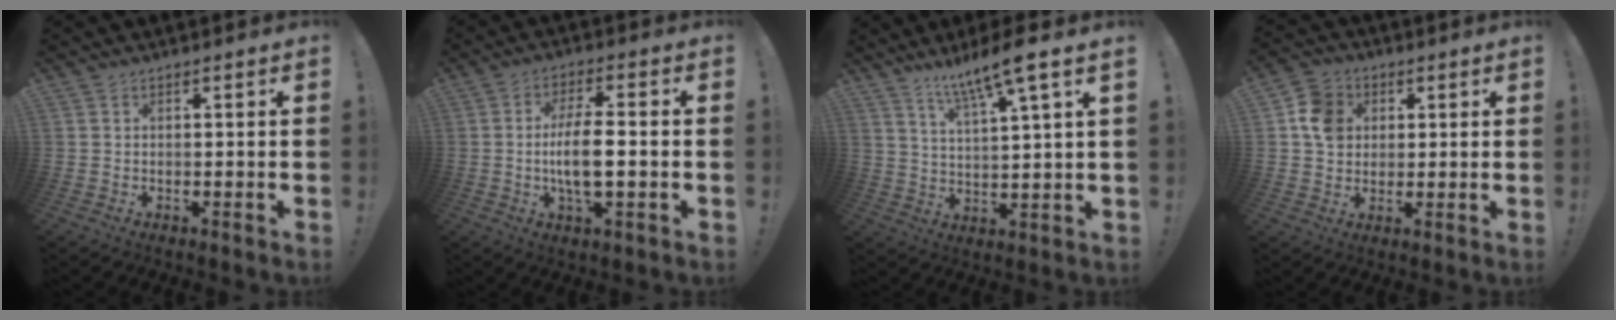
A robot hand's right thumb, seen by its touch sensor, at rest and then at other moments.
{"total": 10.2, "force": [-1.2, 3.0, 9.7], "torque": [-0.187, -0.002, -0.029]}
{"total": 10.4, "force": [7.8, 0.1, 6.8], "torque": [-0.122, -0.044, 0.125]}
{"total": 9.5, "force": [2.1, 8.3, 4.0], "torque": [-0.047, 0.003, 0.045]}